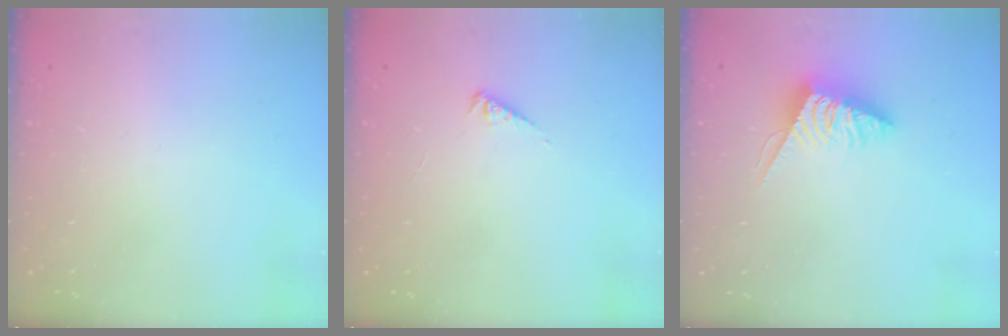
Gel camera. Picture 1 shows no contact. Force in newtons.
{"total": 2.3, "press": 2.3, "slide": 0.5}
{"total": 5.8, "press": 5.8, "slide": 0.1}